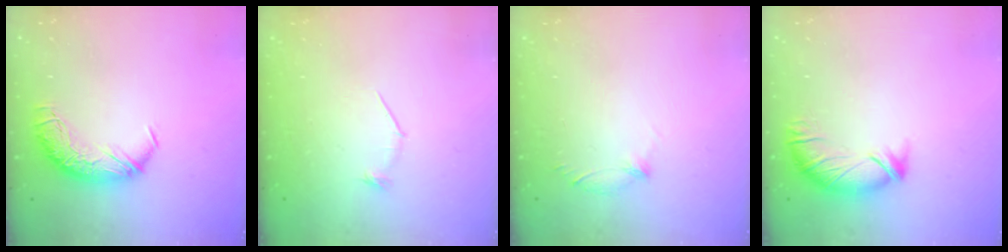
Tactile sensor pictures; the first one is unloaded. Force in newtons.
{"total": 9.0, "press": 9.0, "slide": 0.6}
{"total": 5.9, "press": 5.7, "slide": 1.4}
{"total": 3.1, "press": 3.0, "slide": 0.8}